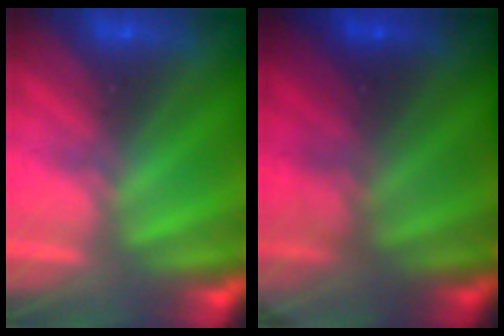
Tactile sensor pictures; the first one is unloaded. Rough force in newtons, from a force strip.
{"total": 2.8}